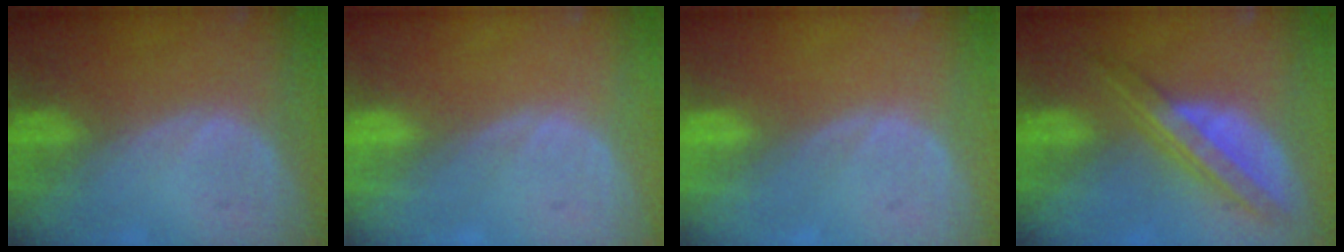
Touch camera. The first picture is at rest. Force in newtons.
{"total": 0.0}
{"total": 0.0}
{"total": 7.9, "press": 6.6, "slide": 4.3}